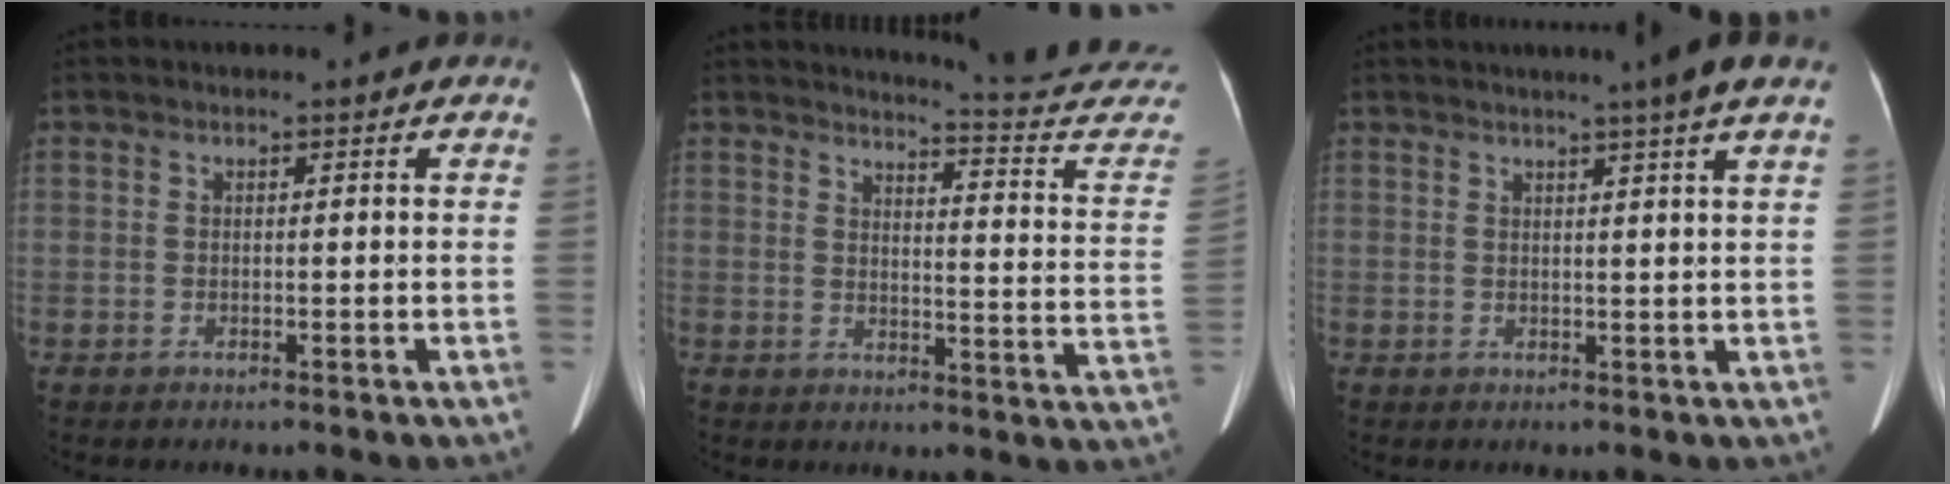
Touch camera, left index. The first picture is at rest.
{"total": 17.0, "force": [16.8, -2.2, 2.0], "torque": [-0.029, -0.150, 0.177]}
{"total": 5.0, "force": [3.6, -1.4, 3.2], "torque": [-0.046, 0.001, 0.042]}